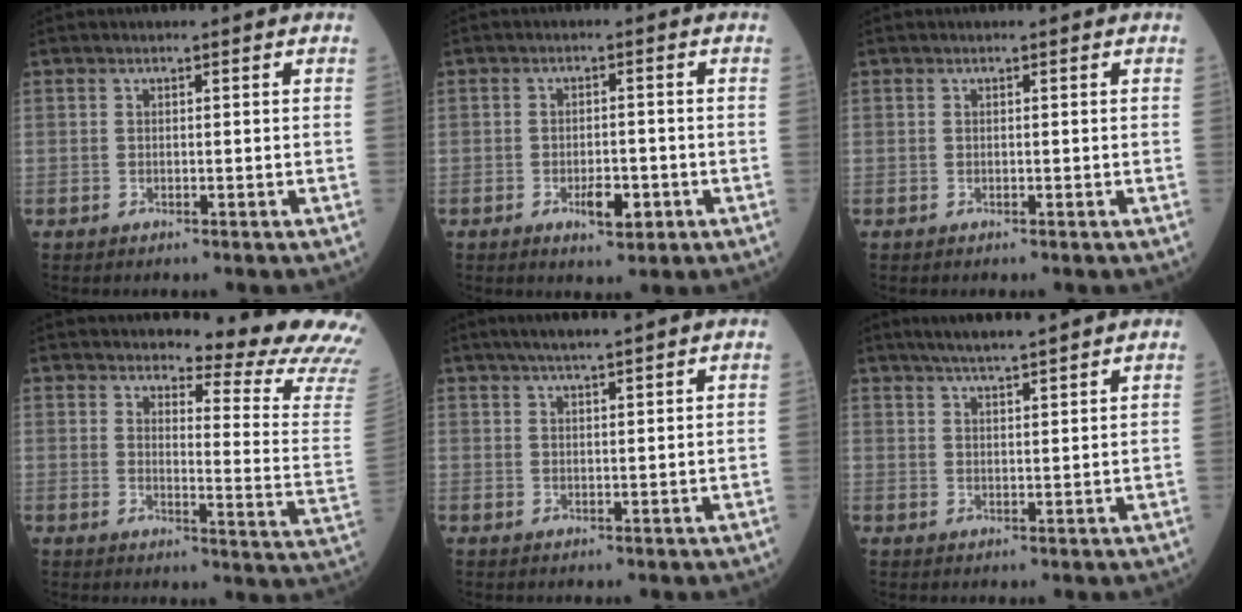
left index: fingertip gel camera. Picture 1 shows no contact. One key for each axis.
{"total": 4.0, "fx": -1.8, "fy": 1.7, "fz": 3.2, "tx": -0.052, "ty": 0.001, "tz": -0.022}
{"total": 0.0}
{"total": 14.6, "fx": 13.9, "fy": -0.5, "fz": 4.6, "tx": -0.058, "ty": -0.121, "tz": 0.145}
{"total": 4.9, "fx": 3.9, "fy": -0.4, "fz": 2.9, "tx": -0.049, "ty": 0.018, "tz": 0.069}
{"total": 6.8, "fx": 5.8, "fy": -0.2, "fz": 3.5, "tx": -0.060, "ty": 0.016, "tz": 0.095}